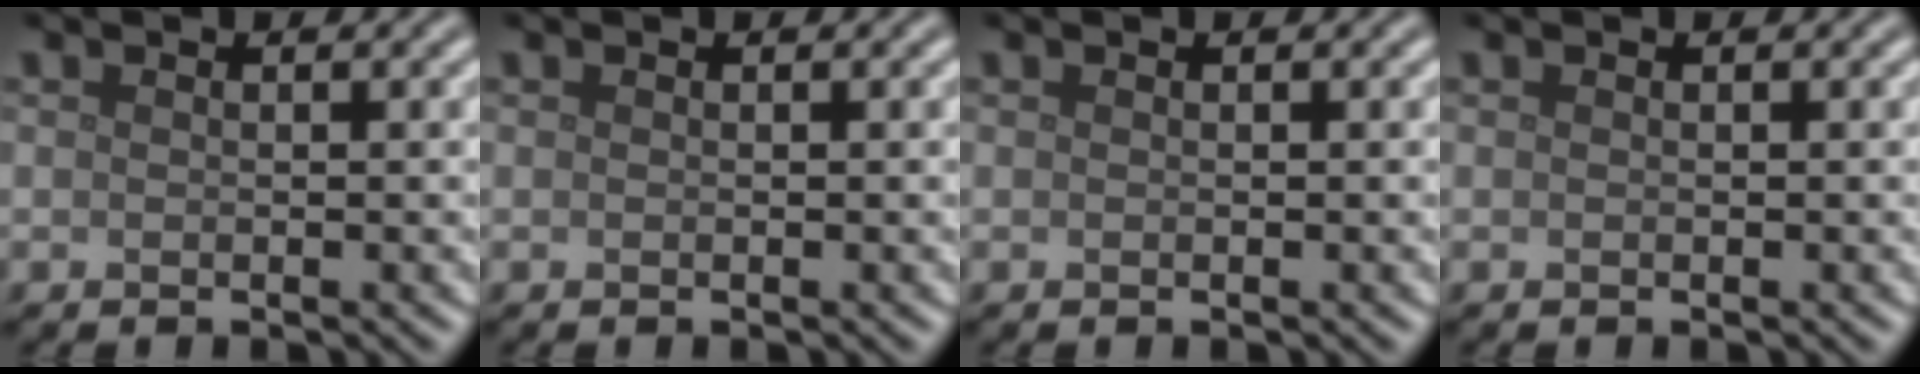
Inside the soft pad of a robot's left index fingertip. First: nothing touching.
{"total": 0.0}
{"total": 0.0}
{"total": 0.0}